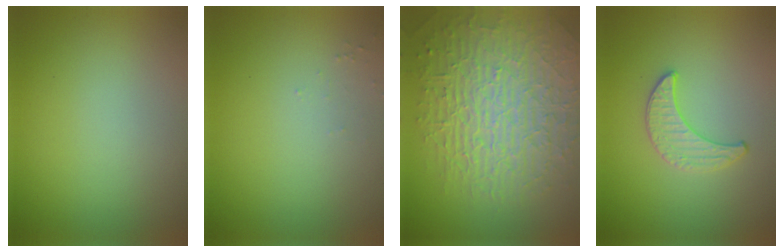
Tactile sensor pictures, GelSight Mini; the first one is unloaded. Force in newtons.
{"total": 0.6, "press": 0.6, "slide": 0.2}
{"total": 9.9, "press": 6.5, "slide": 7.5}
{"total": 1.5, "press": 1.5, "slide": 0.1}